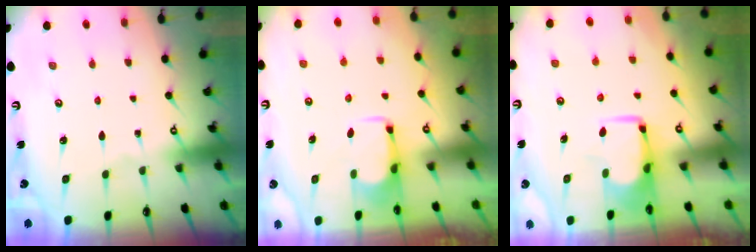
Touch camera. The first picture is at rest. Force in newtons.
{"total": 2.7, "press": 2.5, "slide": 0.9}
{"total": 0.6, "press": 0.6, "slide": 0.2}